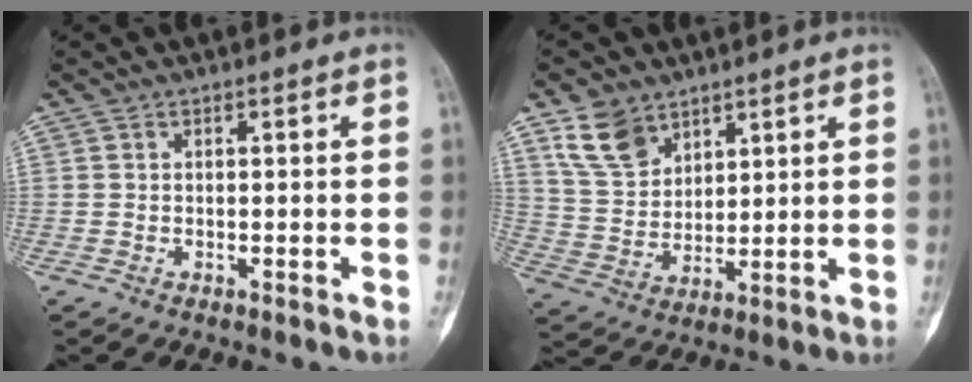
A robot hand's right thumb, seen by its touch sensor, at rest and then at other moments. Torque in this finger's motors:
{"motor_torque": [-0.71, 0.71, -0.03, 0.24, 0.02]}